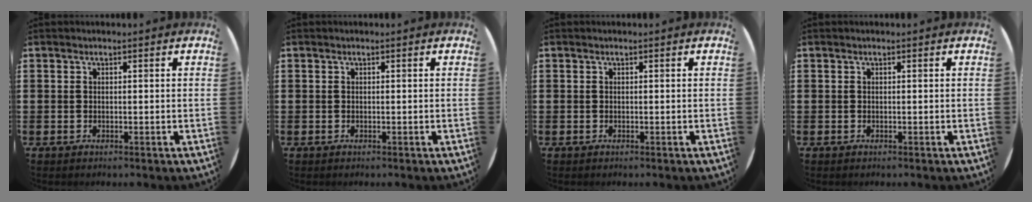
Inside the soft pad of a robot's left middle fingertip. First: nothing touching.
{"total": 0.0}
{"total": 0.0}
{"total": 0.0}